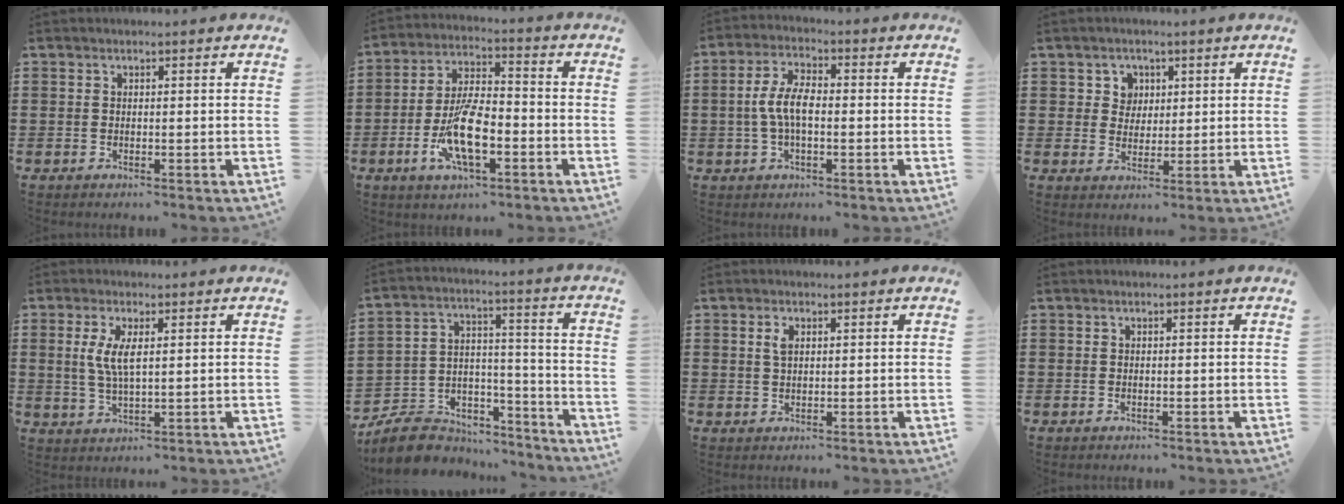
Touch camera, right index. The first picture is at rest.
{"total": 10.9, "force": [-3.6, 4.1, 9.4], "torque": [-0.197, -0.006, -0.065]}
{"total": 6.2, "force": [-0.6, 2.7, 5.6], "torque": [-0.127, -0.001, -0.019]}
{"total": 3.8, "force": [1.4, 3.5, 0.5], "torque": [-0.021, 0.010, 0.022]}
{"total": 5.0, "force": [1.2, 1.7, 4.6], "torque": [-0.101, 0.003, 0.016]}
{"total": 8.2, "force": [-6.9, 4.1, 1.5], "torque": [-0.041, 0.020, -0.131]}
{"total": 2.0, "force": [0.7, 1.0, 1.6], "torque": [-0.036, 0.005, 0.012]}
{"total": 0.0}